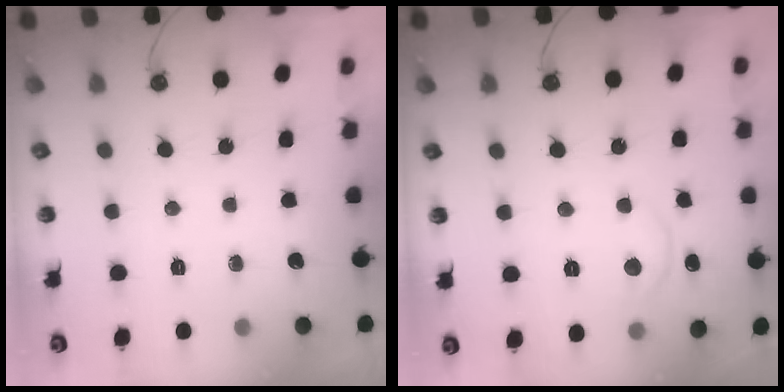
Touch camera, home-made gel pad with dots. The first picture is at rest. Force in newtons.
{"total": 3.2, "press": 3.1, "slide": 0.6}